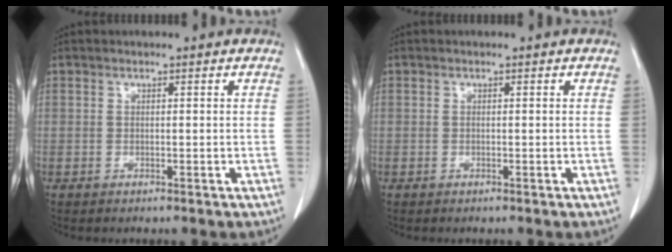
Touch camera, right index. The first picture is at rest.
{"total": 0.0}